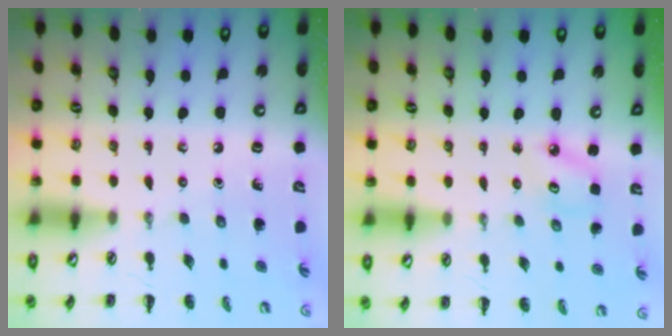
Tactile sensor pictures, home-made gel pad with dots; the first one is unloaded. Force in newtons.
{"total": 3.2, "press": 3.2, "slide": 0.5}